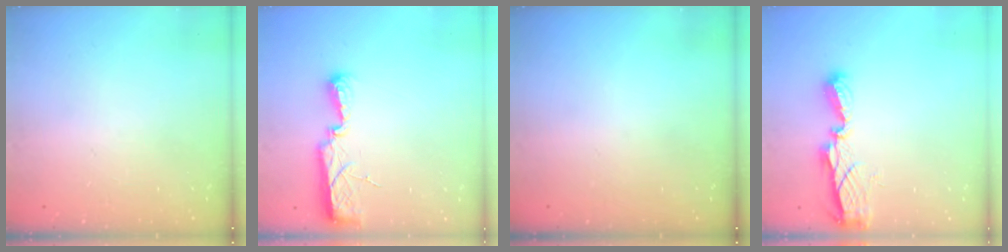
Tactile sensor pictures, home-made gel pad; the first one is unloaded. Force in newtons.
{"total": 7.8, "press": 7.7, "slide": 1.2}
{"total": 0.0}
{"total": 7.4, "press": 7.4, "slide": 0.2}